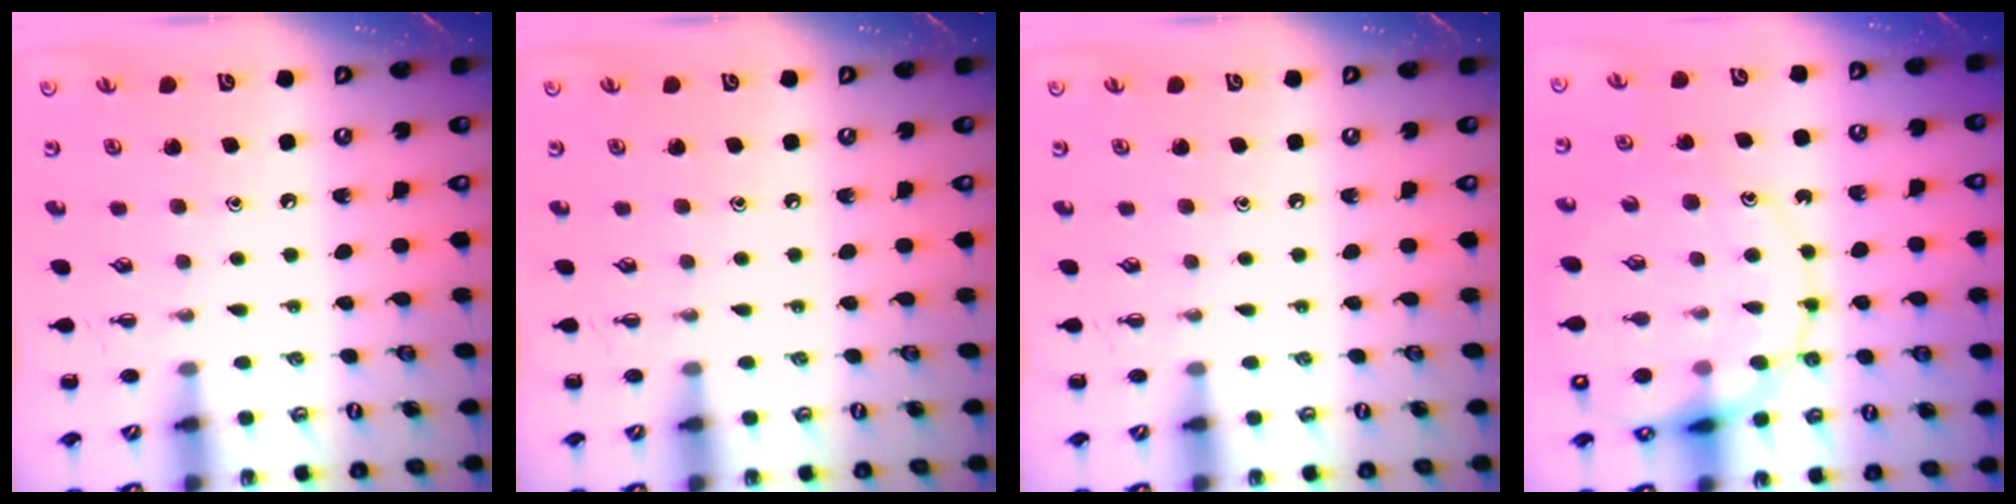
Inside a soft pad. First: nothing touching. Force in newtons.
{"total": 0.0}
{"total": 0.0}
{"total": 18.5, "press": 18.1, "slide": 3.5}